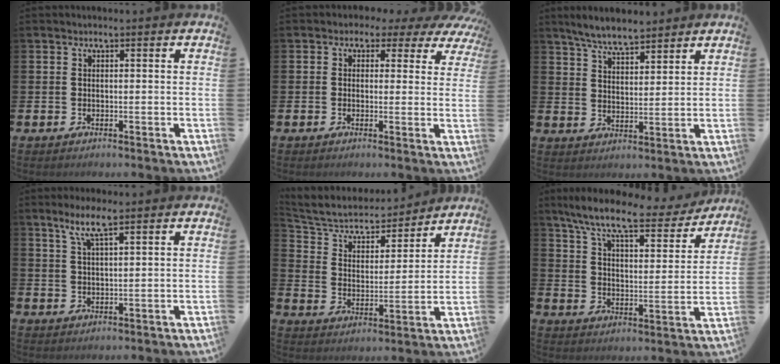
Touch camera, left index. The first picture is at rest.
{"total": 1.8, "force": [0.2, 1.7, 0.7], "torque": [-0.020, 0.001, -0.005]}
{"total": 6.1, "force": [5.8, 1.0, 1.6], "torque": [-0.054, -0.017, 0.107]}
{"total": 3.4, "force": [2.1, 0.7, 2.6], "torque": [-0.052, 0.004, 0.036]}
{"total": 6.9, "force": [6.3, 2.4, 1.4], "torque": [-0.070, -0.044, 0.106]}
{"total": 9.9, "force": [8.5, 1.8, 4.7], "torque": [-0.122, -0.047, 0.143]}